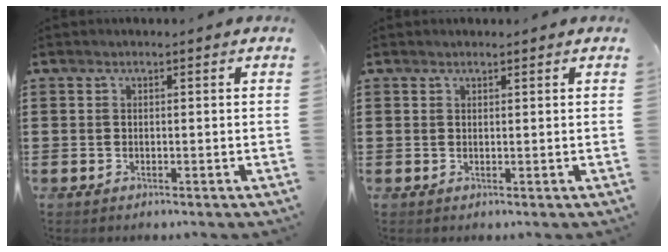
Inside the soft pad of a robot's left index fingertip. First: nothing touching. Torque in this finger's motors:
{"motor_torque": [-0.31, -0.39, -0.39, -0.11]}